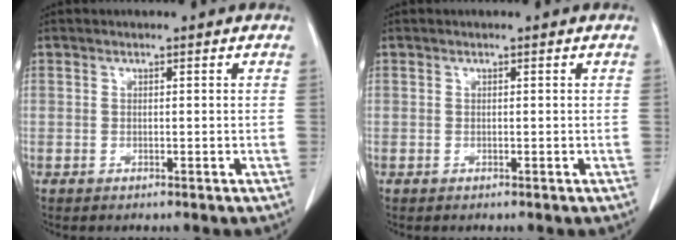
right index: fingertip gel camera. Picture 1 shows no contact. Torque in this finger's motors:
{"motor_torque": [0.00, 0.00, 0.00, 0.00]}